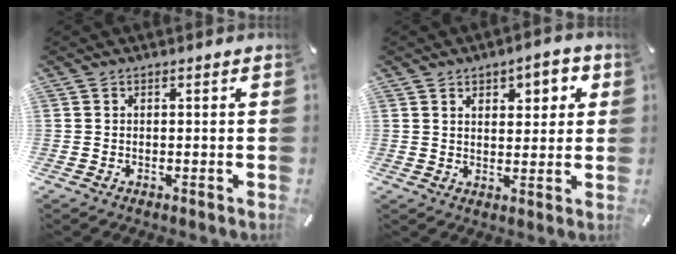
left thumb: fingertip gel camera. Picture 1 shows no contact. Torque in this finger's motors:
{"motor_torque": [-0.05, 0.02, 0.05, 0.00, 0.12]}